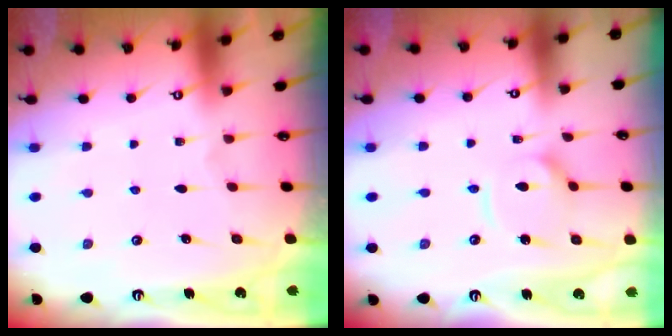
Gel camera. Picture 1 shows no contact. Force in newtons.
{"total": 8.2, "press": 8.2, "slide": 0.8}